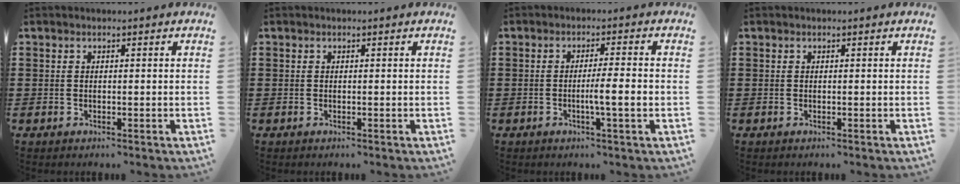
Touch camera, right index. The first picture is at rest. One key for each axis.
{"total": 0.0}
{"total": 4.4, "fx": -0.9, "fy": 0.0, "fz": 4.3, "tx": -0.073, "ty": -0.005, "tz": -0.018}
{"total": 0.0}